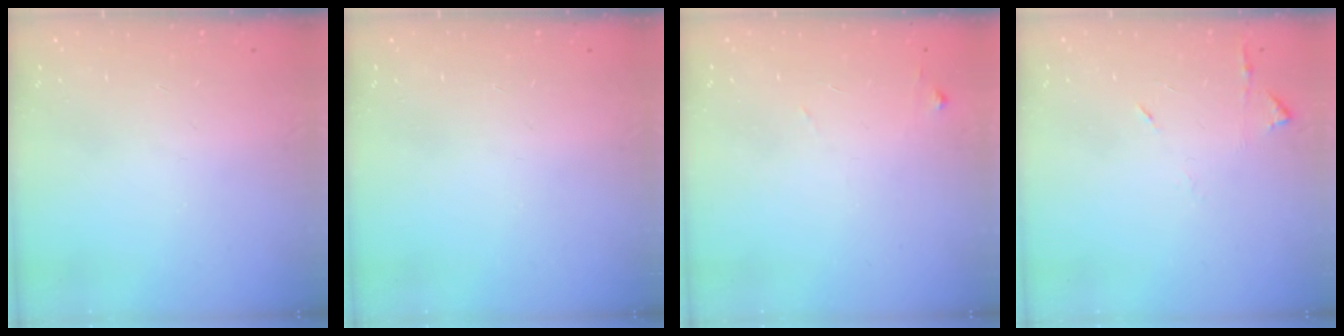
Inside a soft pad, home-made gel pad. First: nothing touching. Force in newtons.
{"total": 0.0}
{"total": 7.4, "press": 7.4, "slide": 0.4}
{"total": 5.8, "press": 5.8, "slide": 0.7}